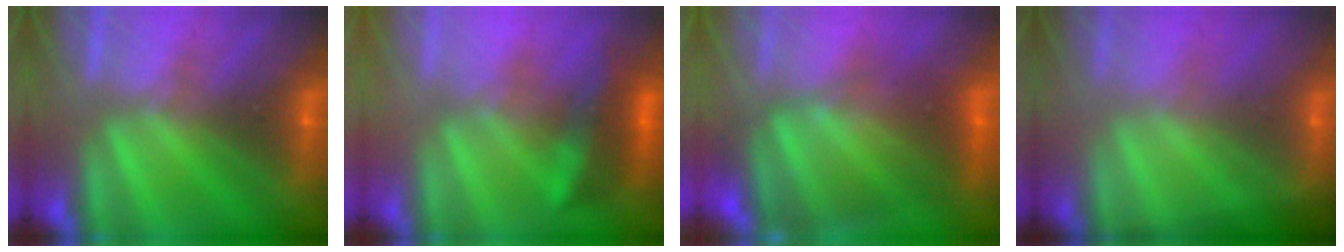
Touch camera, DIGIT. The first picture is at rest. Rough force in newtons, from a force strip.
{"total": 3.6}
{"total": 5.8}
{"total": 1.4}